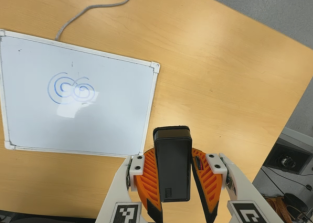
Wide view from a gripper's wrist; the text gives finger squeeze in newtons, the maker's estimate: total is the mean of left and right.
{"total": 8.0, "left": 6.7, "right": 9.3}